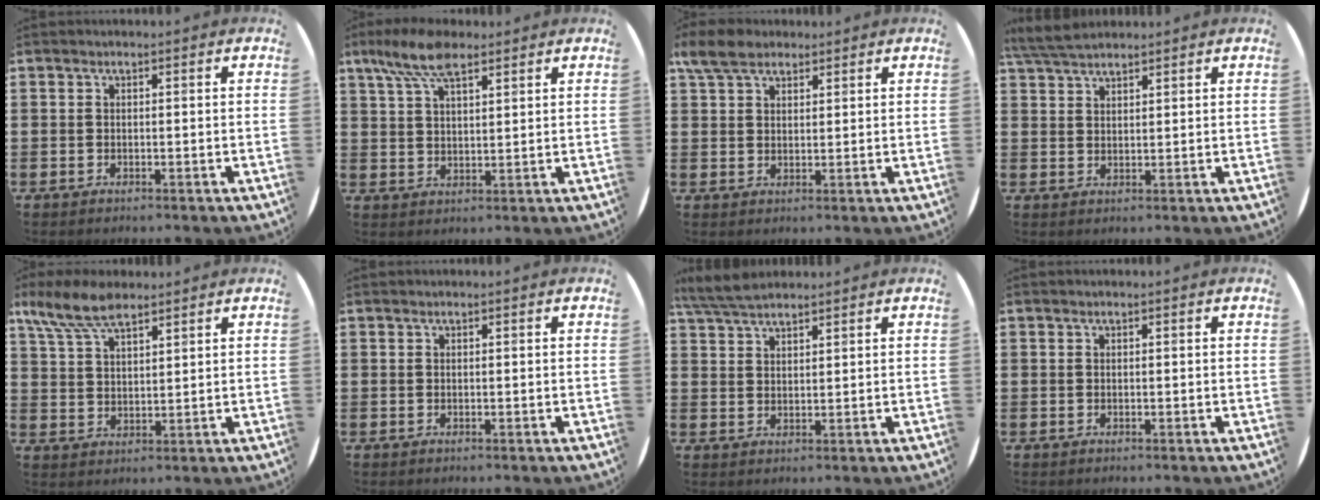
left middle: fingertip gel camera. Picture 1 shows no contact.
{"total": 7.8, "force": [5.4, 3.0, 4.7], "torque": [-0.098, -0.005, 0.097]}
{"total": 5.2, "force": [4.2, 2.2, 2.0], "torque": [-0.041, -0.002, 0.079]}
{"total": 4.5, "force": [4.1, 0.9, 1.6], "torque": [-0.041, -0.002, 0.076]}
{"total": 7.6, "force": [5.9, 2.8, 3.8], "torque": [-0.092, -0.009, 0.111]}
{"total": 0.0}
{"total": 4.8, "force": [4.3, 1.0, 1.7], "torque": [-0.043, -0.004, 0.081]}
{"total": 0.0}